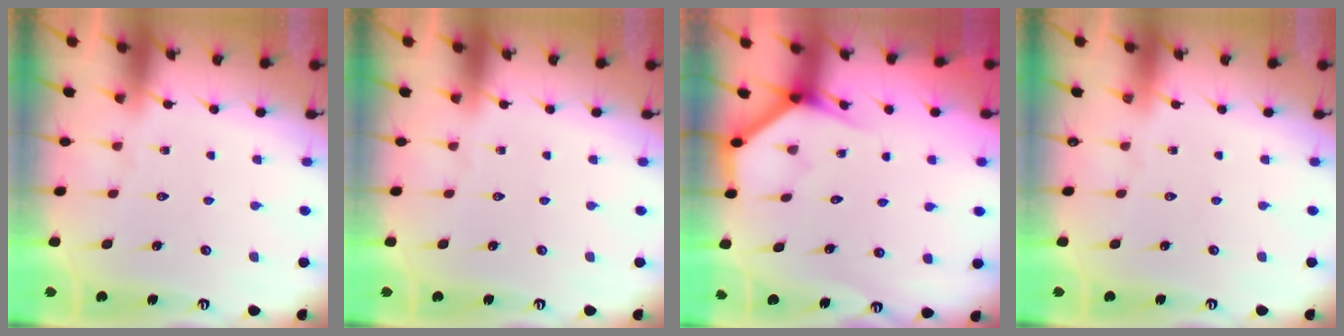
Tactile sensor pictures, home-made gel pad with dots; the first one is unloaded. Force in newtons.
{"total": 0.0}
{"total": 3.8, "press": 3.8, "slide": 0.3}
{"total": 0.0}